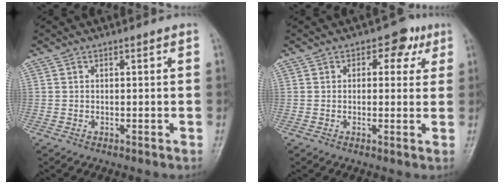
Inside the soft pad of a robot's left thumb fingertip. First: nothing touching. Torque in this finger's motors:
{"motor_torque": [-0.33, 0.10, -0.04, 0.21, 0.02]}